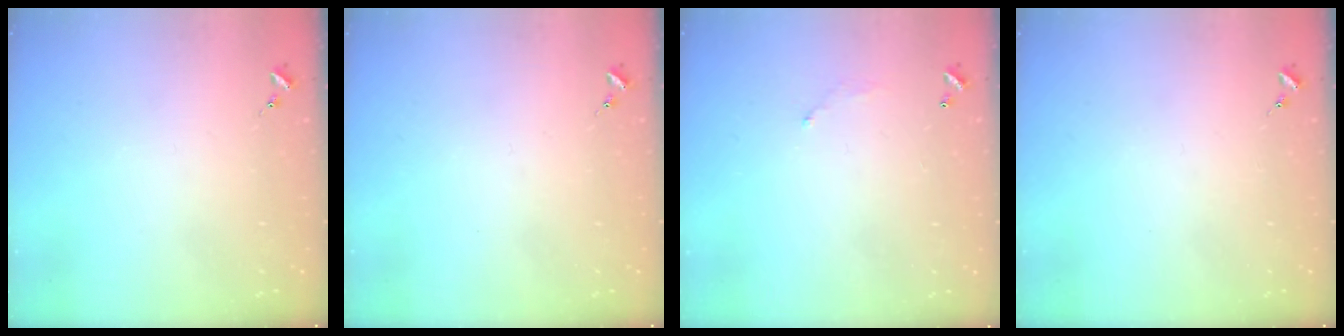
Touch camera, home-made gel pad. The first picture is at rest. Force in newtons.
{"total": 0.0}
{"total": 5.2, "press": 5.2, "slide": 0.3}
{"total": 0.0}